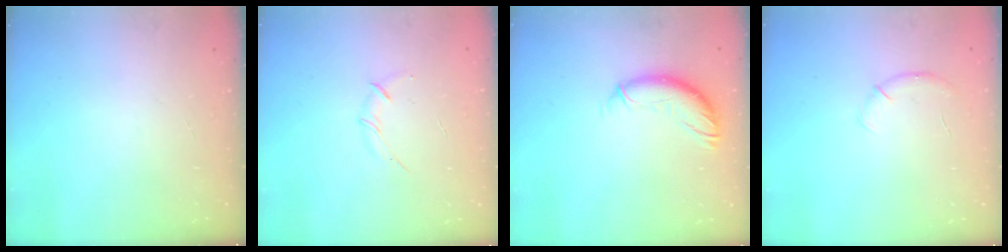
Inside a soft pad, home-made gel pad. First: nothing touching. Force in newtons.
{"total": 3.4, "press": 3.3, "slide": 0.8}
{"total": 11.2, "press": 11.1, "slide": 1.7}
{"total": 7.3, "press": 7.0, "slide": 2.1}